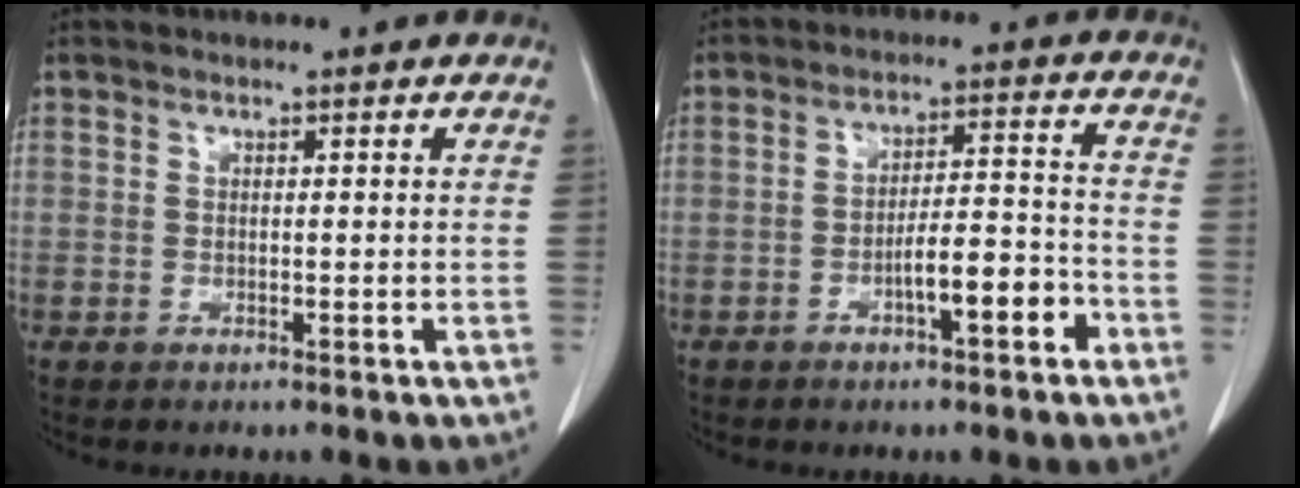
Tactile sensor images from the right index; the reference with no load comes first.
{"total": 6.9, "force": [-3.6, 1.2, 5.8], "torque": [-0.091, 0.019, -0.053]}